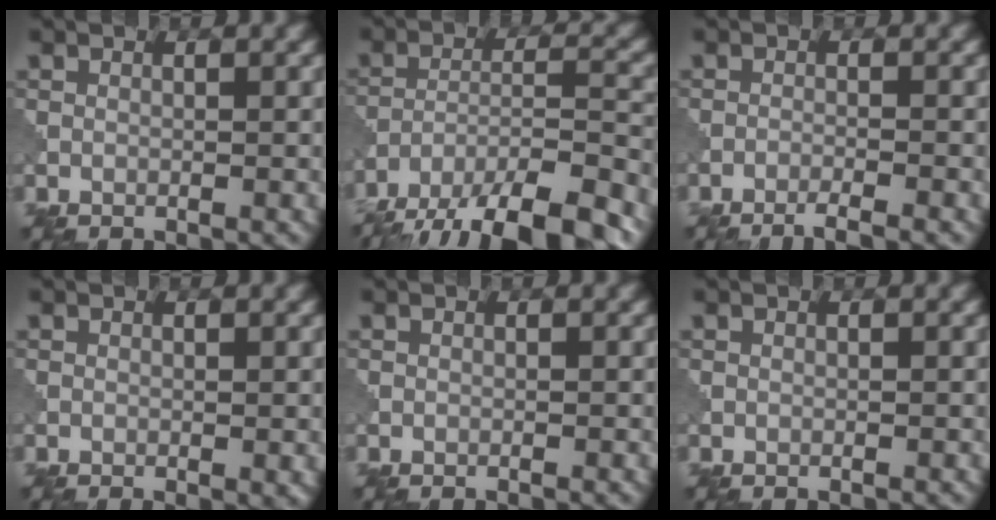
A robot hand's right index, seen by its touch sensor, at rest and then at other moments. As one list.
[{"total": 12.5, "force": [-10.0, 3.6, 6.6], "torque": [-0.104, -0.012, -0.153]}, {"total": 2.7, "force": [-2.2, 0.2, 1.7], "torque": [-0.023, 0.004, -0.049]}, {"total": 1.3, "force": [-0.3, 0.3, 1.2], "torque": [-0.015, -0.007, -0.004]}, {"total": 0.0}, {"total": 0.0}]